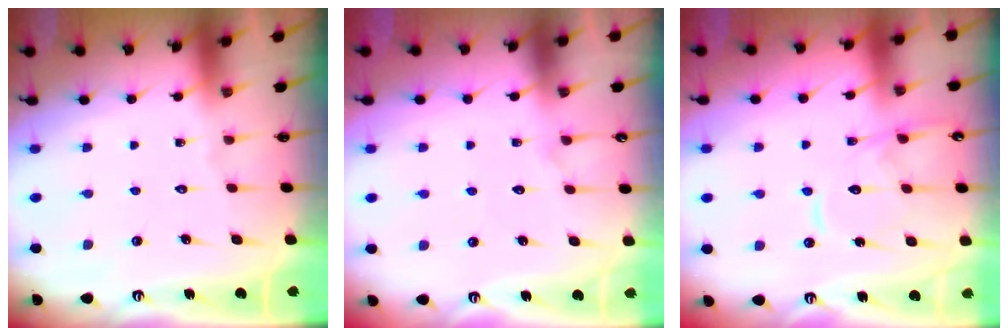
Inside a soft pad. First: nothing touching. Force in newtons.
{"total": 5.0, "press": 5.0, "slide": 0.5}
{"total": 13.0, "press": 12.9, "slide": 1.3}